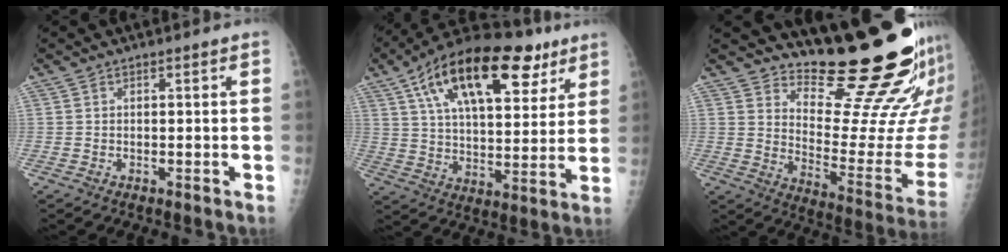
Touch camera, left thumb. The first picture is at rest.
{"total": 25.0, "force": [12.8, 11.5, 18.2], "torque": [-0.266, -0.006, 0.207]}
{"total": 19.7, "force": [17.1, 2.8, 9.5], "torque": [-0.102, -0.181, 0.243]}